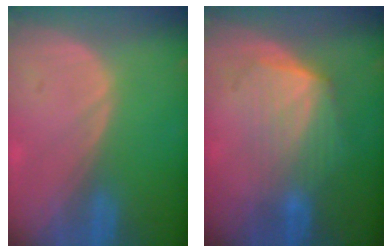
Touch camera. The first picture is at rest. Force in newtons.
{"total": 7.2, "press": 6.5, "slide": 3.0}